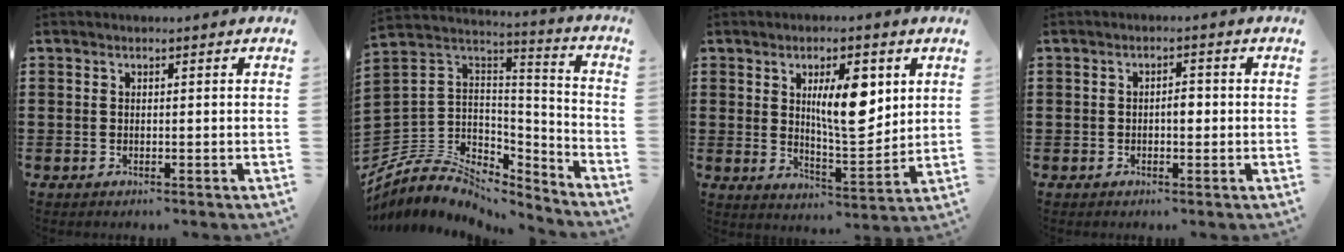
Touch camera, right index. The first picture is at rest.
{"total": 6.9, "force": [-4.0, 5.3, 1.8], "torque": [-0.067, -0.011, -0.078]}
{"total": 9.6, "force": [3.0, 3.6, 8.4], "torque": [-0.129, -0.005, 0.043]}
{"total": 2.3, "force": [-0.3, 1.0, 2.0], "torque": [-0.037, 0.004, -0.008]}